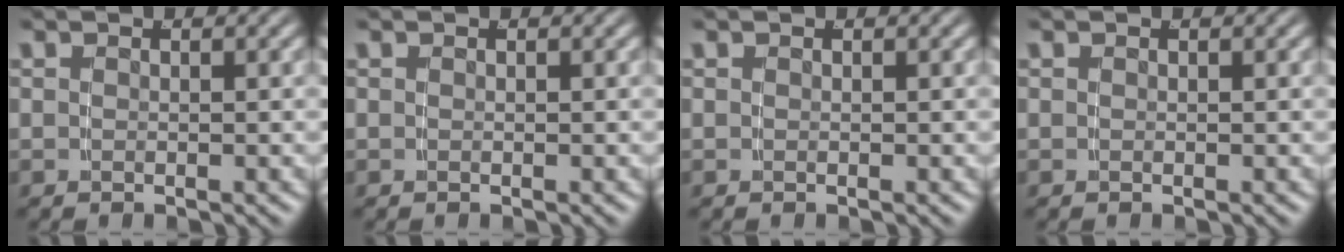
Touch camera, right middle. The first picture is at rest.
{"total": 0.0}
{"total": 0.0}
{"total": 0.0}